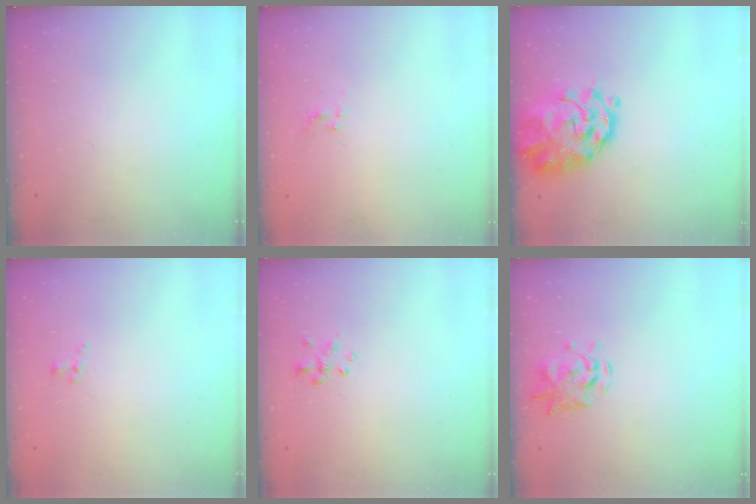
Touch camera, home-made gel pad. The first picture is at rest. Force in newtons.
{"total": 1.3, "press": 1.2, "slide": 0.6}
{"total": 3.9, "press": 3.6, "slide": 1.3}
{"total": 0.8, "press": 0.6, "slide": 0.6}
{"total": 0.6, "press": 0.5, "slide": 0.3}
{"total": 1.8, "press": 1.8, "slide": 0.4}